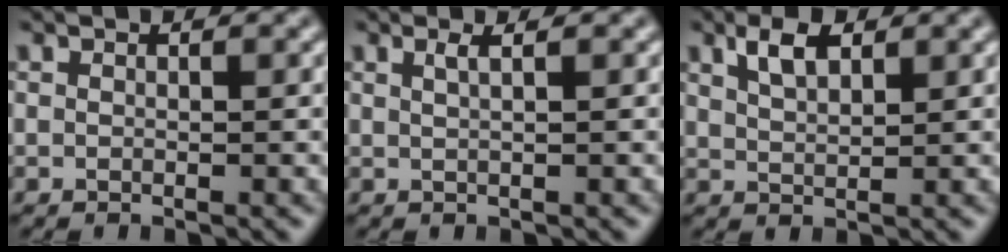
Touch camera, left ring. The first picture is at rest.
{"total": 1.4, "force": [0.6, 0.4, 1.1], "torque": [-0.014, 0.001, 0.006]}
{"total": 2.8, "force": [1.7, 1.2, 1.9], "torque": [-0.040, 0.003, 0.034]}